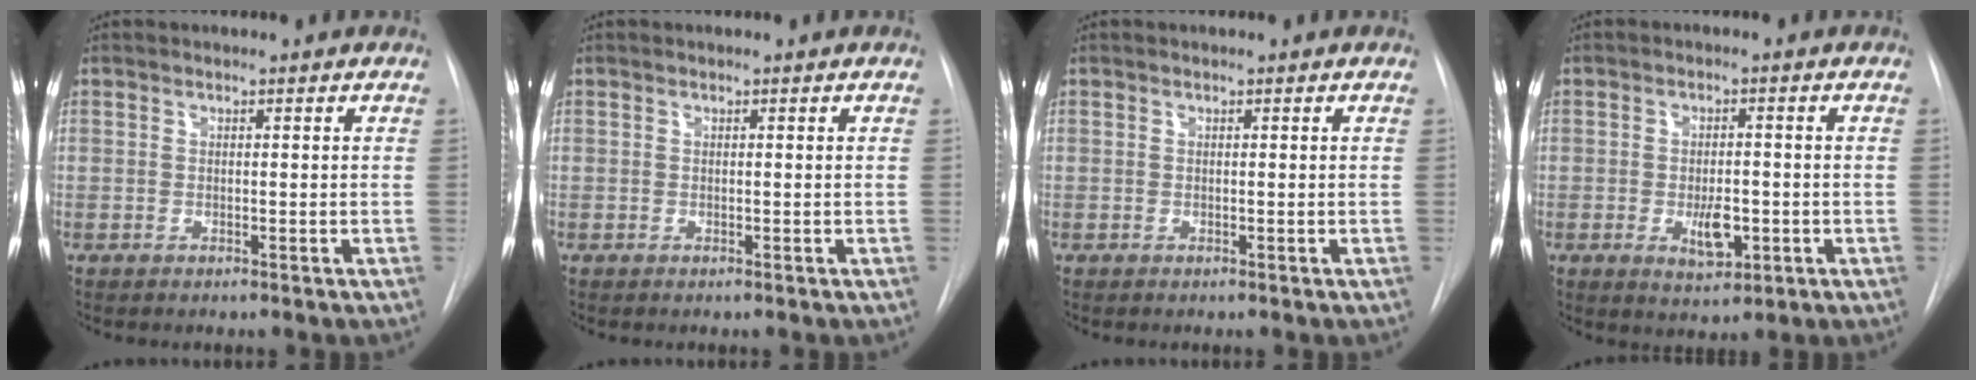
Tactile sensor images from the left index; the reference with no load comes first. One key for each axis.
{"total": 0.0}
{"total": 0.0}
{"total": 5.0, "fx": -1.4, "fy": 2.3, "fz": 4.2, "tx": -0.068, "ty": -0.003, "tz": -0.013}